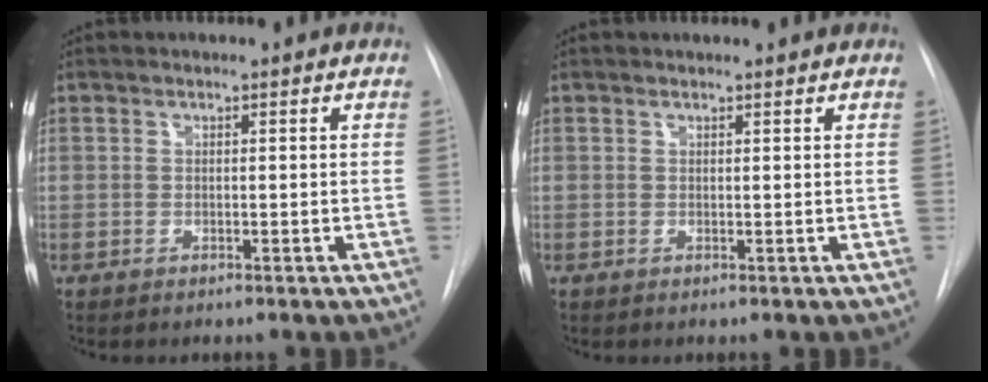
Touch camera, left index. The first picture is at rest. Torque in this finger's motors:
{"motor_torque": [0.21, -0.32, -0.24, 0.00]}